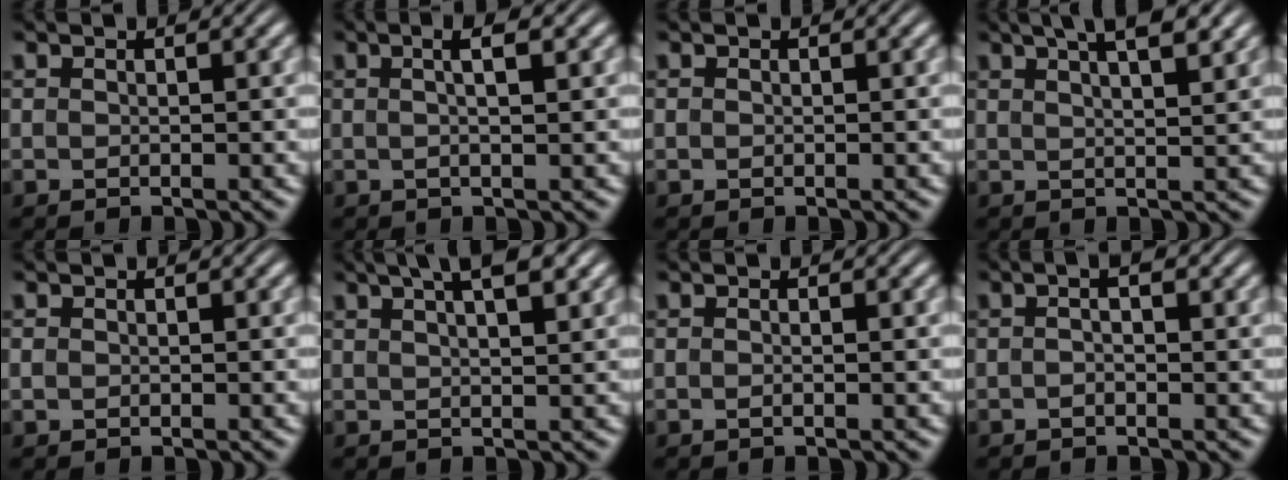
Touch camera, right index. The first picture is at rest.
{"total": 2.4, "force": [0.5, 0.1, 2.3], "torque": [-0.038, 0.007, 0.005]}
{"total": 0.0}
{"total": 5.9, "force": [3.8, 1.8, 4.2], "torque": [-0.057, 0.016, 0.056]}
{"total": 0.7, "force": [-0.2, 0.6, 0.3], "torque": [-0.012, -0.005, 0.000]}
{"total": 5.6, "force": [3.3, 1.8, 4.2], "torque": [-0.059, 0.016, 0.048]}
{"total": 0.6, "force": [-0.3, 0.2, 0.5], "torque": [-0.010, 0.000, -0.008]}
{"total": 1.8, "force": [0.1, 0.7, 1.6], "torque": [-0.018, 0.010, -0.006]}